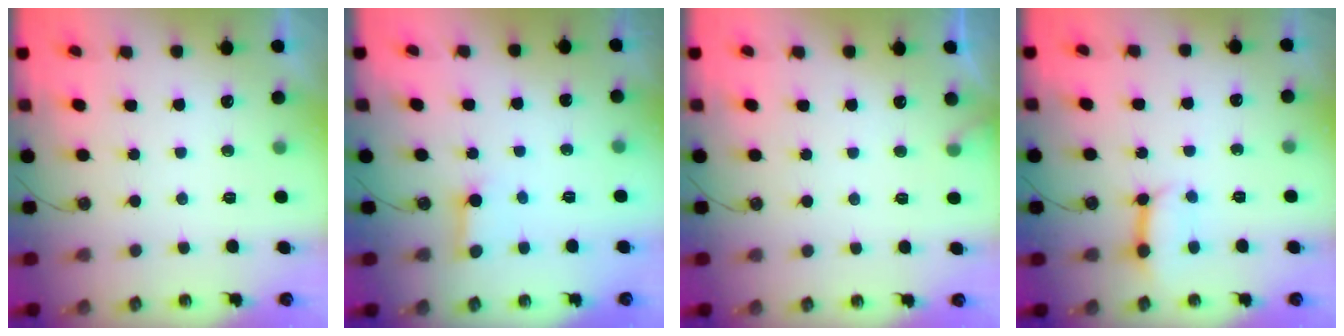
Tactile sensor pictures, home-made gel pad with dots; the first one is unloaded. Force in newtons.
{"total": 2.8, "press": 2.7, "slide": 0.3}
{"total": 4.0, "press": 3.9, "slide": 0.3}
{"total": 7.5, "press": 7.5, "slide": 0.9}